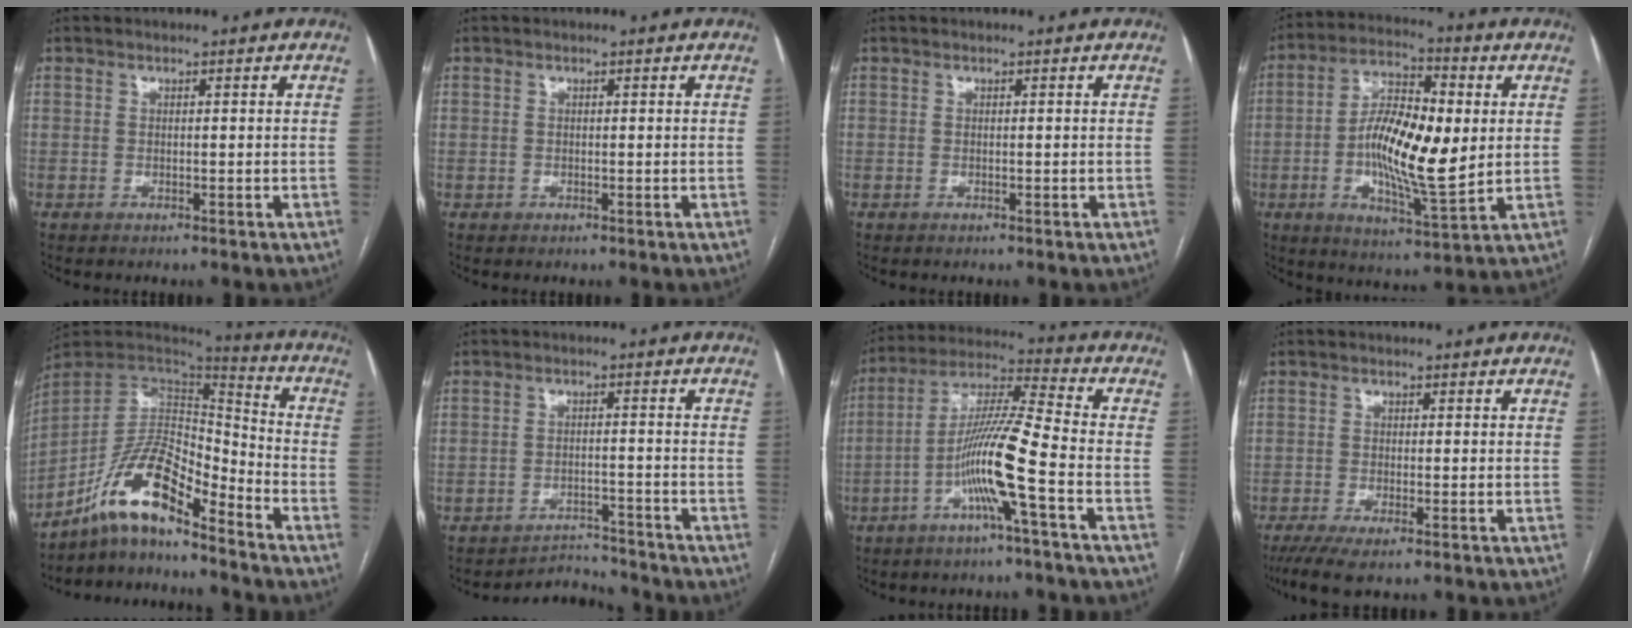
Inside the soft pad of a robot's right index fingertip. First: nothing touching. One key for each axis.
{"total": 0.8, "fx": 0.0, "fy": 0.8, "fz": 0.0, "tx": 0.005, "ty": 0.005, "tz": -0.004}
{"total": 0.0}
{"total": 15.3, "fx": 0.0, "fy": 4.3, "fz": 14.7, "tx": -0.273, "ty": 0.005, "tz": -0.003}
{"total": 12.9, "fx": -9.6, "fy": 2.7, "fz": 8.2, "tx": -0.150, "ty": 0.027, "tz": -0.175}
{"total": 4.5, "fx": -4.3, "fy": 0.4, "fz": -1.3, "tx": 0.023, "ty": 0.008, "tz": -0.064}
{"total": 11.6, "fx": -4.3, "fy": -0.9, "fz": 10.7, "tx": -0.207, "ty": 0.012, "tz": -0.086}
{"total": 4.3, "fx": -2.7, "fy": 0.7, "fz": 3.2, "tx": -0.059, "ty": -0.012, "tz": -0.050}